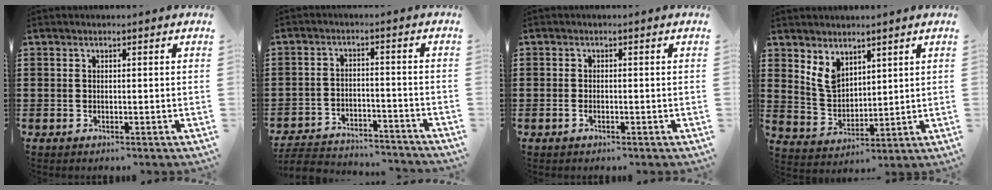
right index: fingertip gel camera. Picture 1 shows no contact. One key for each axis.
{"total": 4.5, "fx": -4.4, "fy": 0.6, "fz": 0.7, "tx": -0.023, "ty": 0.000, "tz": -0.094}
{"total": 0.8, "fx": -0.5, "fy": 0.1, "fz": 0.6, "tx": -0.014, "ty": -0.008, "tz": -0.006}
{"total": 4.9, "fx": 3.4, "fy": 3.1, "fz": 1.8, "tx": -0.051, "ty": 0.001, "tz": 0.065}